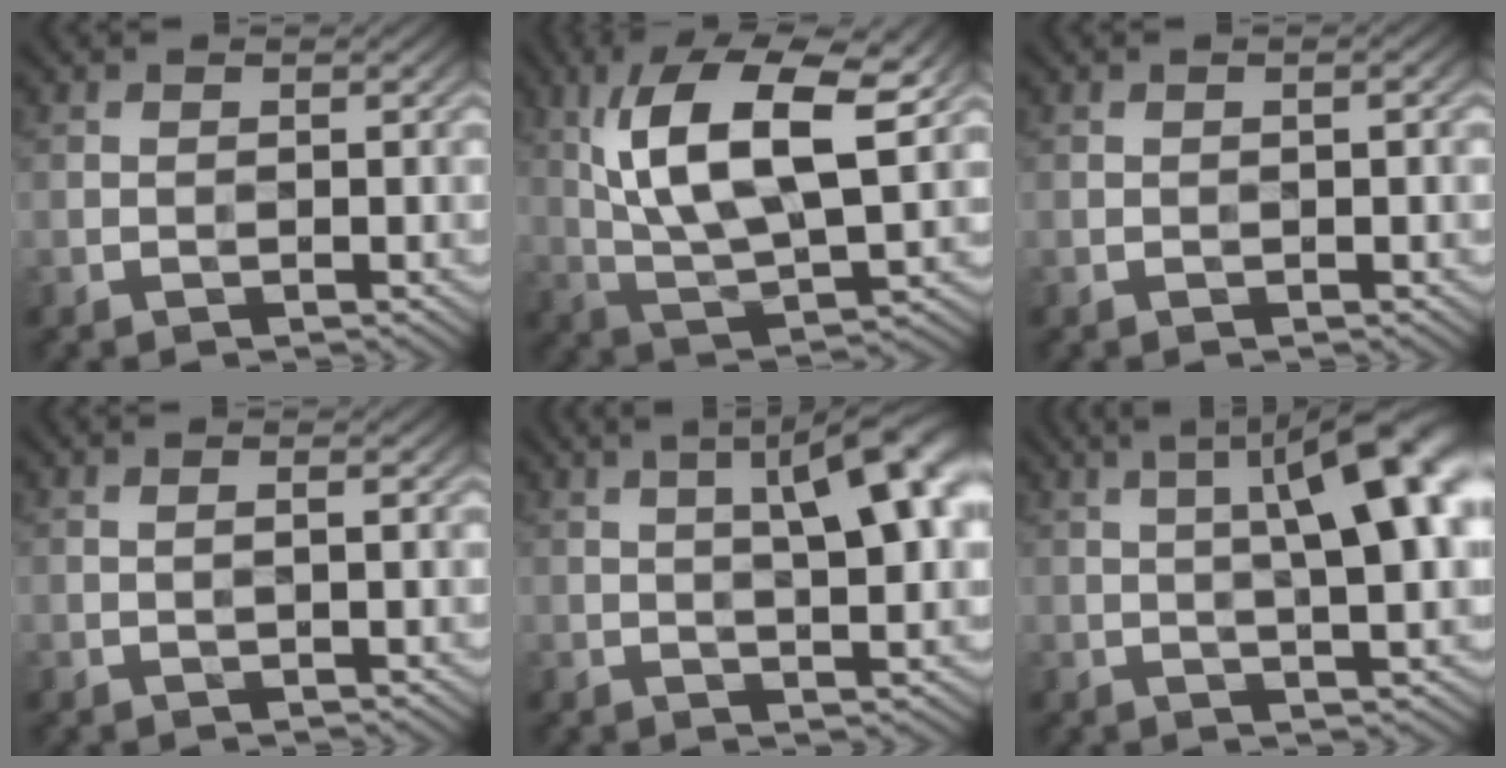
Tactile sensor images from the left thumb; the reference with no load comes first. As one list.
[{"total": 14.3, "force": [5.3, 5.4, 12.1], "torque": [-0.249, 0.015, 0.102]}, {"total": 1.4, "force": [-0.2, 0.0, 1.4], "torque": [-0.021, 0.004, -0.001]}, {"total": 1.0, "force": [-0.1, -0.3, 0.9], "torque": [-0.014, 0.004, -0.001]}, {"total": 11.5, "force": [3.4, 3.5, 10.3], "torque": [-0.121, 0.032, 0.039]}, {"total": 14.8, "force": [3.6, 4.5, 13.6], "torque": [-0.171, 0.046, 0.047]}]